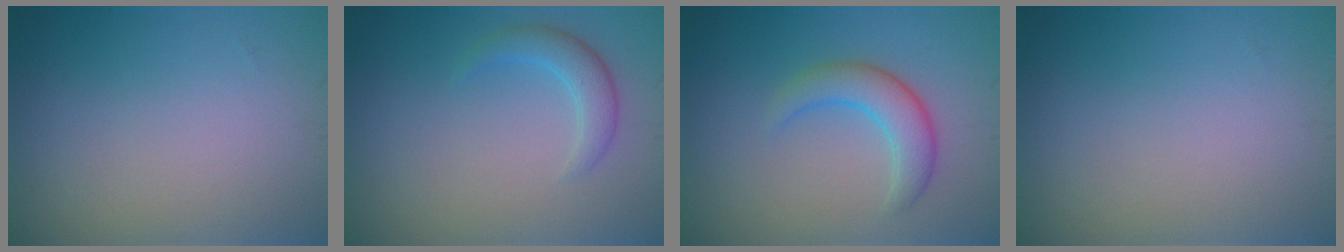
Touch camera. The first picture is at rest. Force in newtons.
{"total": 2.3, "press": 2.2, "slide": 0.1}
{"total": 3.3, "press": 3.3, "slide": 0.1}
{"total": 0.0}